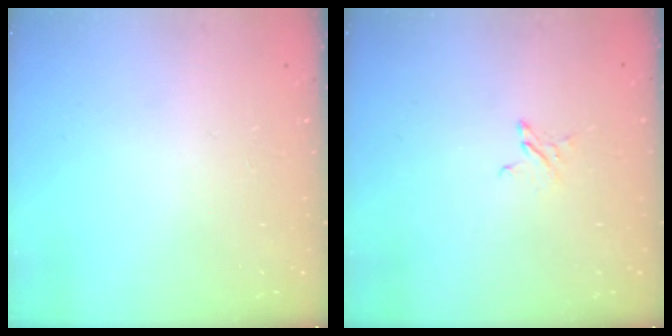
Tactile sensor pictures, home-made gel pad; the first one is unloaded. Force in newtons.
{"total": 2.7, "press": 2.7, "slide": 0.3}